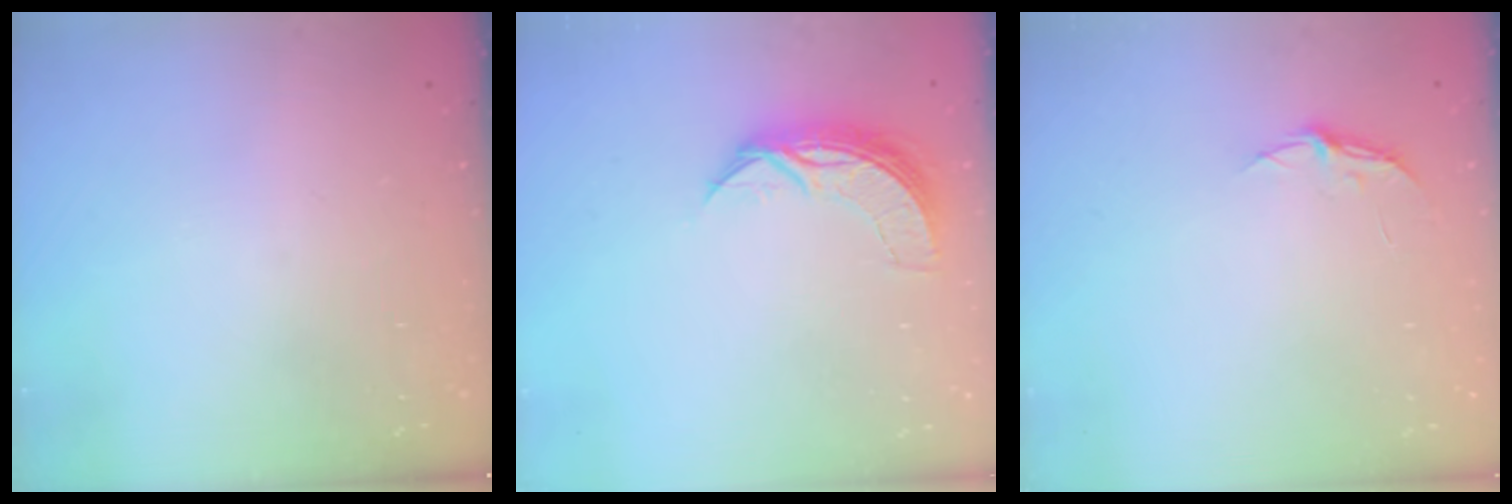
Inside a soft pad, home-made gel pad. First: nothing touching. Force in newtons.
{"total": 7.7, "press": 7.7, "slide": 0.0}
{"total": 3.8, "press": 3.8, "slide": 0.3}